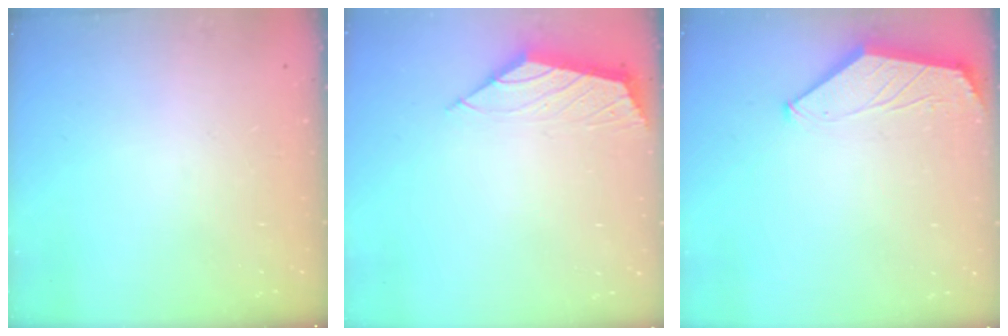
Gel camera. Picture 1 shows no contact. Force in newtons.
{"total": 1.8, "press": 1.8, "slide": 0.5}
{"total": 1.7, "press": 1.6, "slide": 0.3}